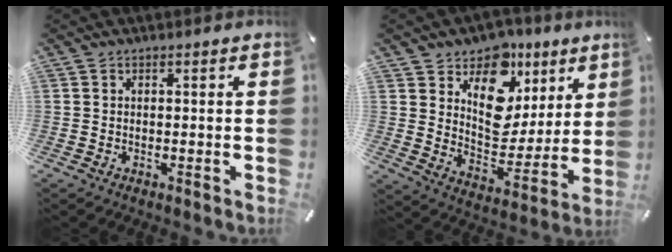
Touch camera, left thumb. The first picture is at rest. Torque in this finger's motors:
{"motor_torque": [2.02, 1.93, 1.28, -1.48, 0.41]}